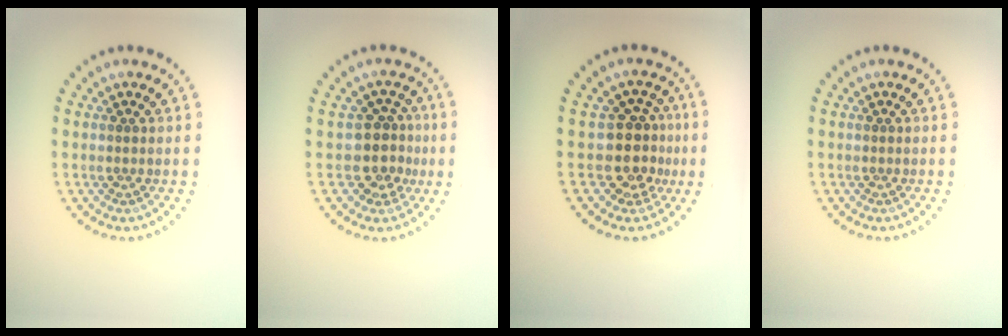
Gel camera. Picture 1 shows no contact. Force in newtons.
{"total": 2.9, "press": 2.4, "slide": 1.7}
{"total": 3.3, "press": 2.7, "slide": 1.9}
{"total": 0.0}